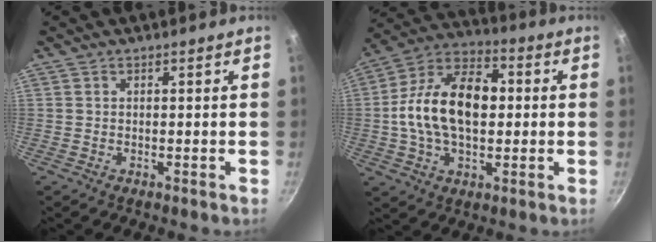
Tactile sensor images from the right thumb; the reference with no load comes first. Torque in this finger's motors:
{"motor_torque": [0.86, 0.85, 1.51, -0.25, 0.25]}